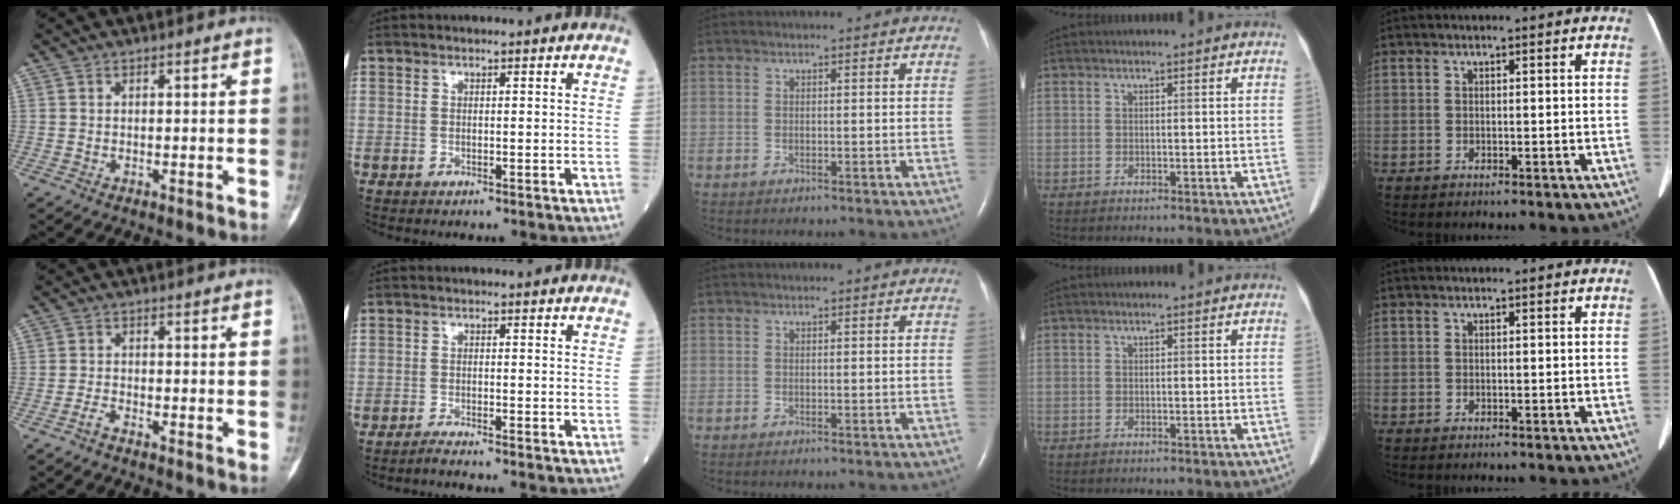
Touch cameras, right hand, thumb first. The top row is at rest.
{"thumb": {"total": 1.8, "force": [-1.5, 0.4, 0.9], "torque": [-0.023, 0.005, -0.033]}, "index": {"total": 2.3, "force": [-2.1, -0.5, 0.8], "torque": [-0.013, 0.000, -0.031]}}